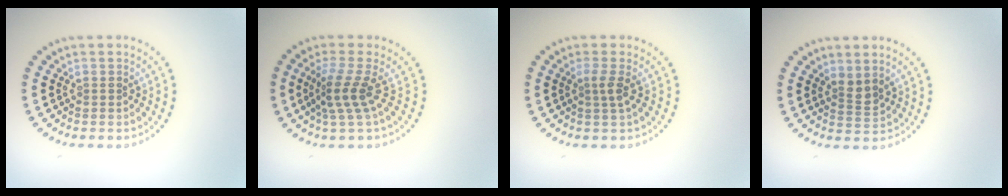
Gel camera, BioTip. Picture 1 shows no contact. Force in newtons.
{"total": 2.9, "press": 1.9, "slide": 2.2}
{"total": 1.5, "press": 1.0, "slide": 1.1}
{"total": 1.7, "press": 1.2, "slide": 1.2}